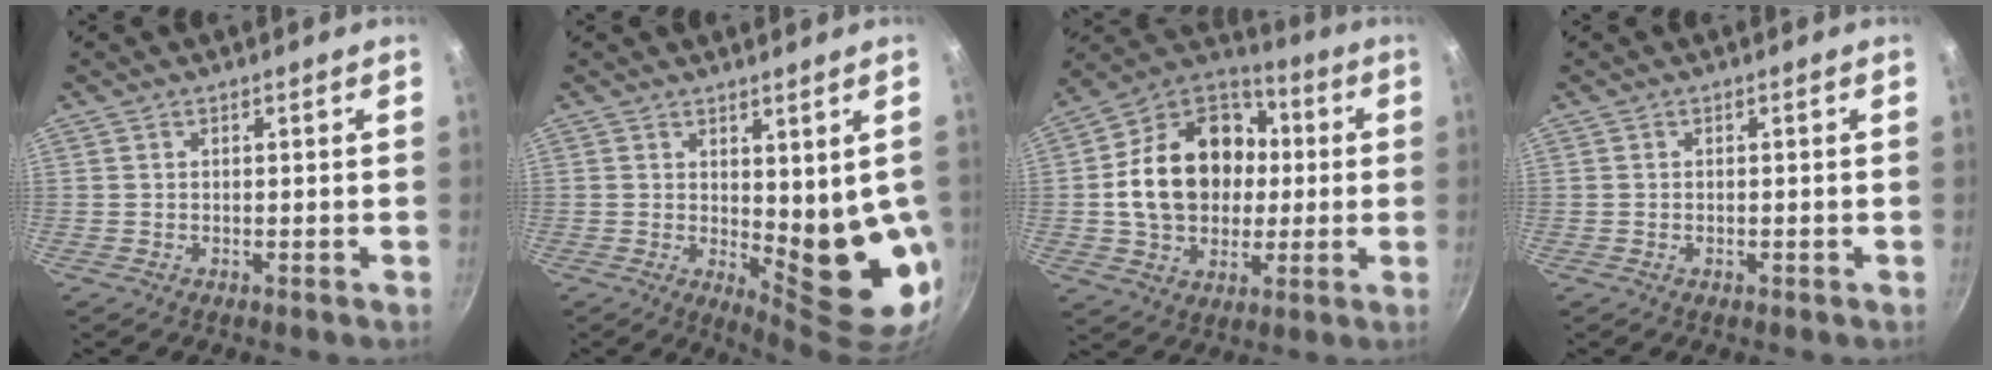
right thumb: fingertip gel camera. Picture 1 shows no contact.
{"total": 11.1, "force": [0.6, 4.2, 10.3], "torque": [-0.108, -0.030, 0.022]}
{"total": 21.4, "force": [0.8, 16.7, 13.4], "torque": [-0.205, 0.039, 0.011]}
{"total": 0.5, "force": [-0.2, 0.3, 0.4], "torque": [-0.004, 0.002, -0.004]}